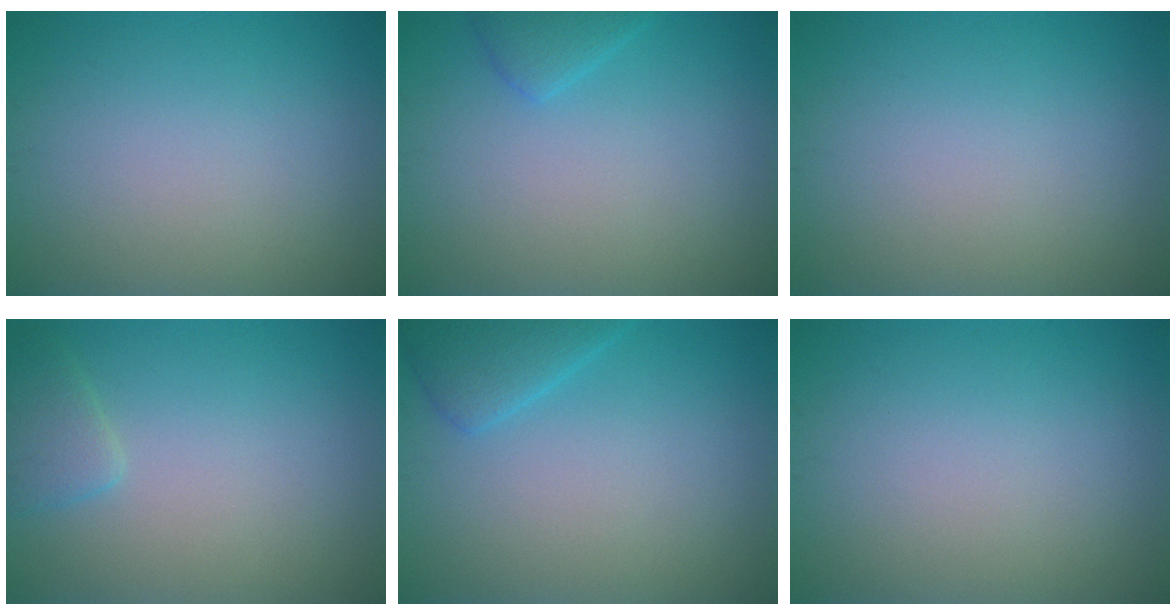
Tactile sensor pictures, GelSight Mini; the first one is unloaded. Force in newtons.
{"total": 1.7, "press": 1.7, "slide": 0.1}
{"total": 0.0}
{"total": 1.8, "press": 1.8, "slide": 0.2}
{"total": 2.7, "press": 2.7, "slide": 0.2}
{"total": 0.0}